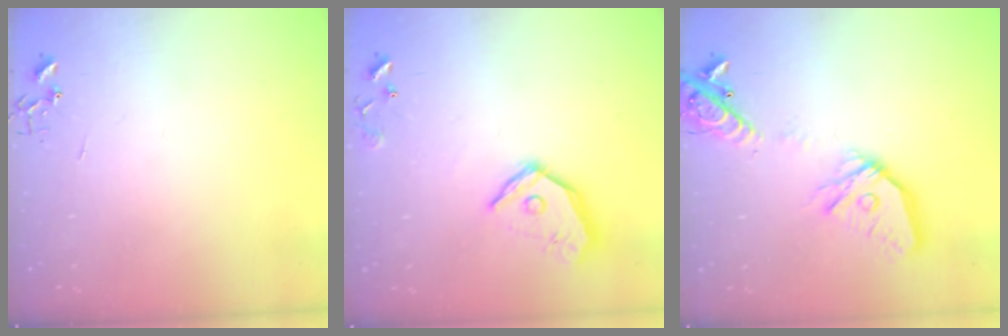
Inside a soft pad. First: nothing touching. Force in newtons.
{"total": 14.1, "press": 13.9, "slide": 2.0}
{"total": 18.0, "press": 17.8, "slide": 3.1}